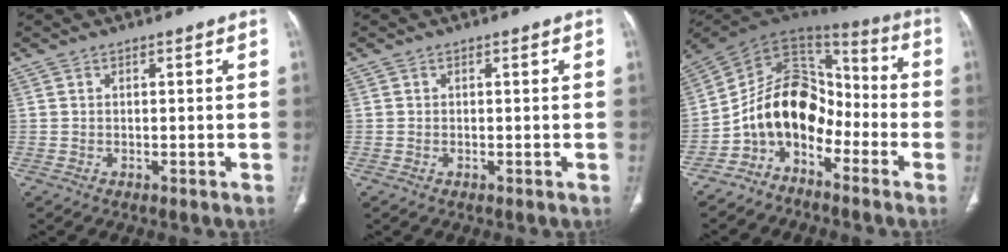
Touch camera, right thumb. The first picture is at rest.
{"total": 0.0}
{"total": 14.7, "force": [-6.3, 9.8, 8.9], "torque": [-0.125, 0.097, -0.126]}